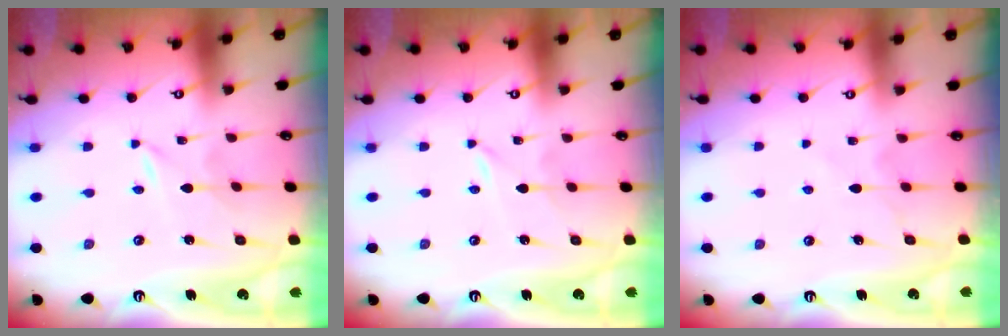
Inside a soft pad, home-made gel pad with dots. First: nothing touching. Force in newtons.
{"total": 0.0}
{"total": 5.3, "press": 5.2, "slide": 0.5}